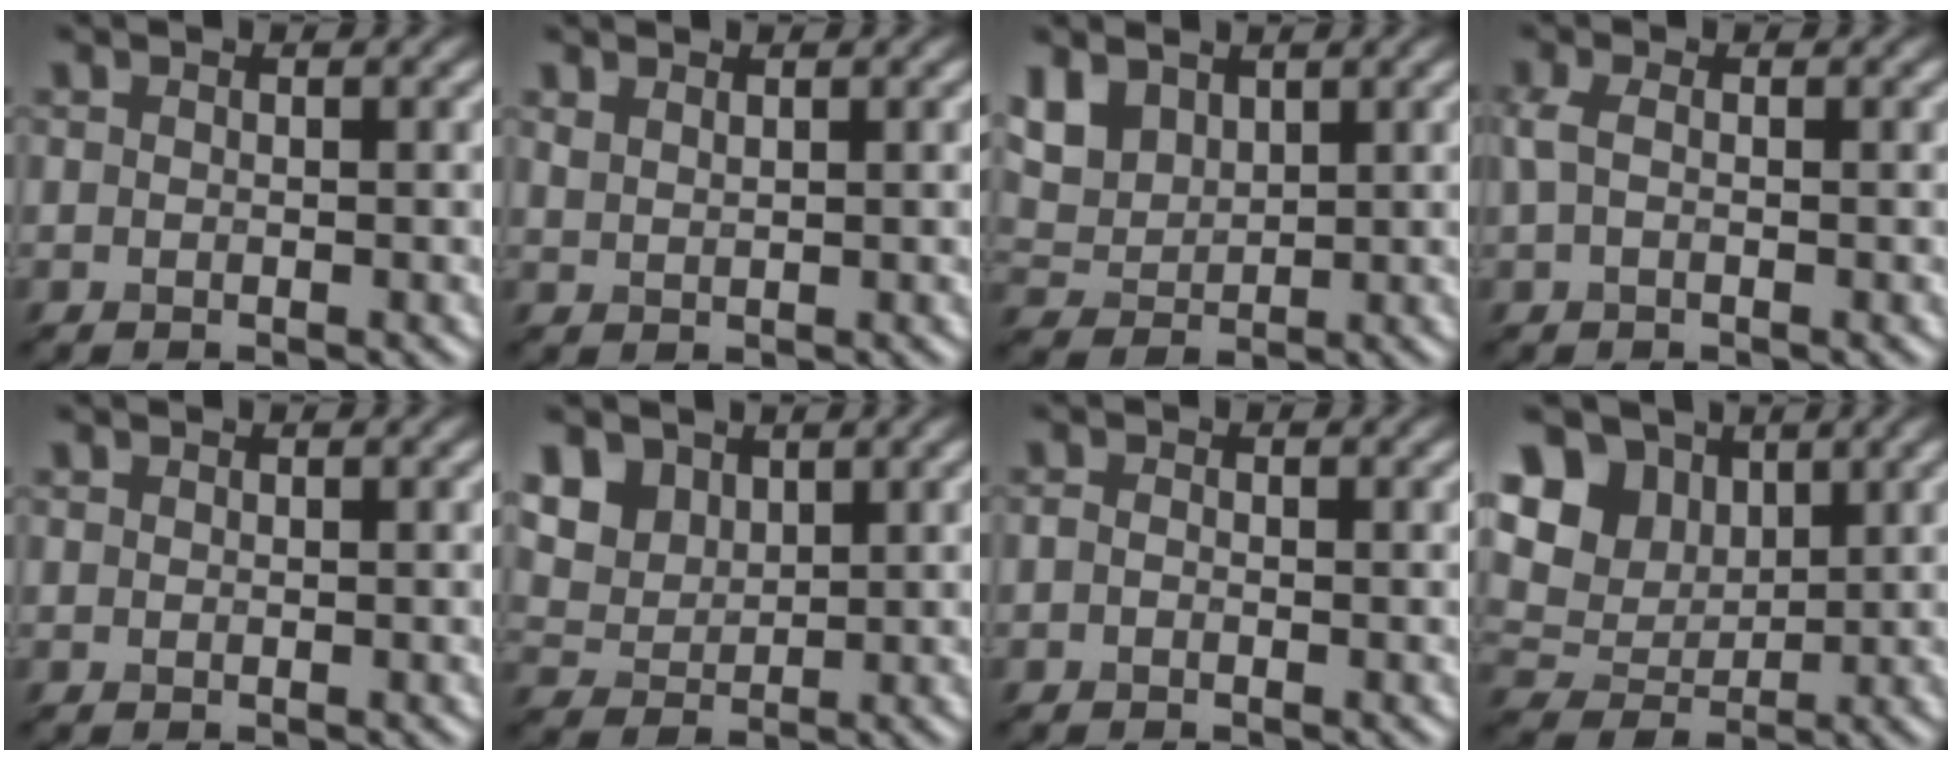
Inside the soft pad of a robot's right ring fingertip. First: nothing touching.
{"total": 0.9, "force": [0.4, -0.6, -0.6], "torque": [-0.003, 0.005, 0.029]}
{"total": 2.6, "force": [2.0, 1.6, 0.7], "torque": [-0.053, 0.004, 0.065]}
{"total": 0.6, "force": [-0.3, -0.3, 0.4], "torque": [-0.037, 0.007, 0.016]}
{"total": 0.6, "force": [-0.1, -0.4, -0.4], "torque": [-0.002, -0.003, 0.003]}
{"total": 4.5, "force": [3.1, 3.0, 1.3], "torque": [-0.093, 0.008, 0.088]}
{"total": 1.0, "force": [-0.7, -0.5, -0.5], "torque": [-0.016, -0.002, 0.005]}
{"total": 9.3, "force": [5.1, 6.8, 3.7], "torque": [-0.117, 0.027, 0.109]}